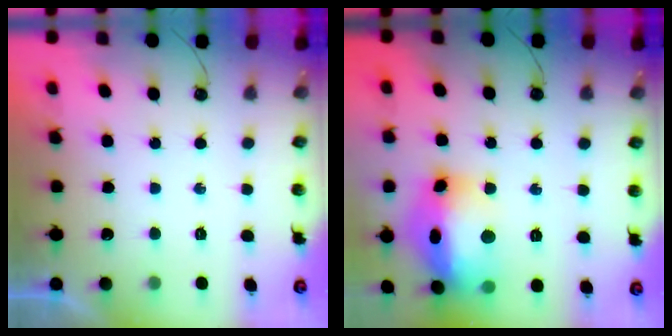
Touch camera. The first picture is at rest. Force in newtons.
{"total": 19.3, "press": 19.2, "slide": 1.9}